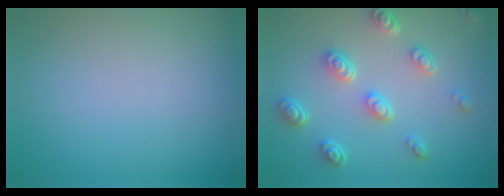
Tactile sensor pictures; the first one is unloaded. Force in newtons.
{"total": 4.5, "press": 3.4, "slide": 2.9}